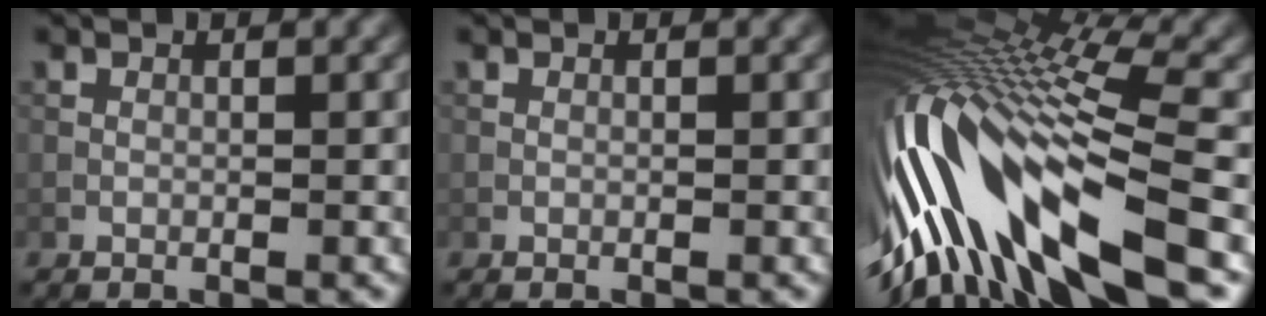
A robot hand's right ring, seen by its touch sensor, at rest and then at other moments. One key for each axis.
{"total": 0.0}
{"total": 16.2, "fx": -3.3, "fy": 5.1, "fz": 15.0, "tx": -0.298, "ty": -0.010, "tz": -0.045}